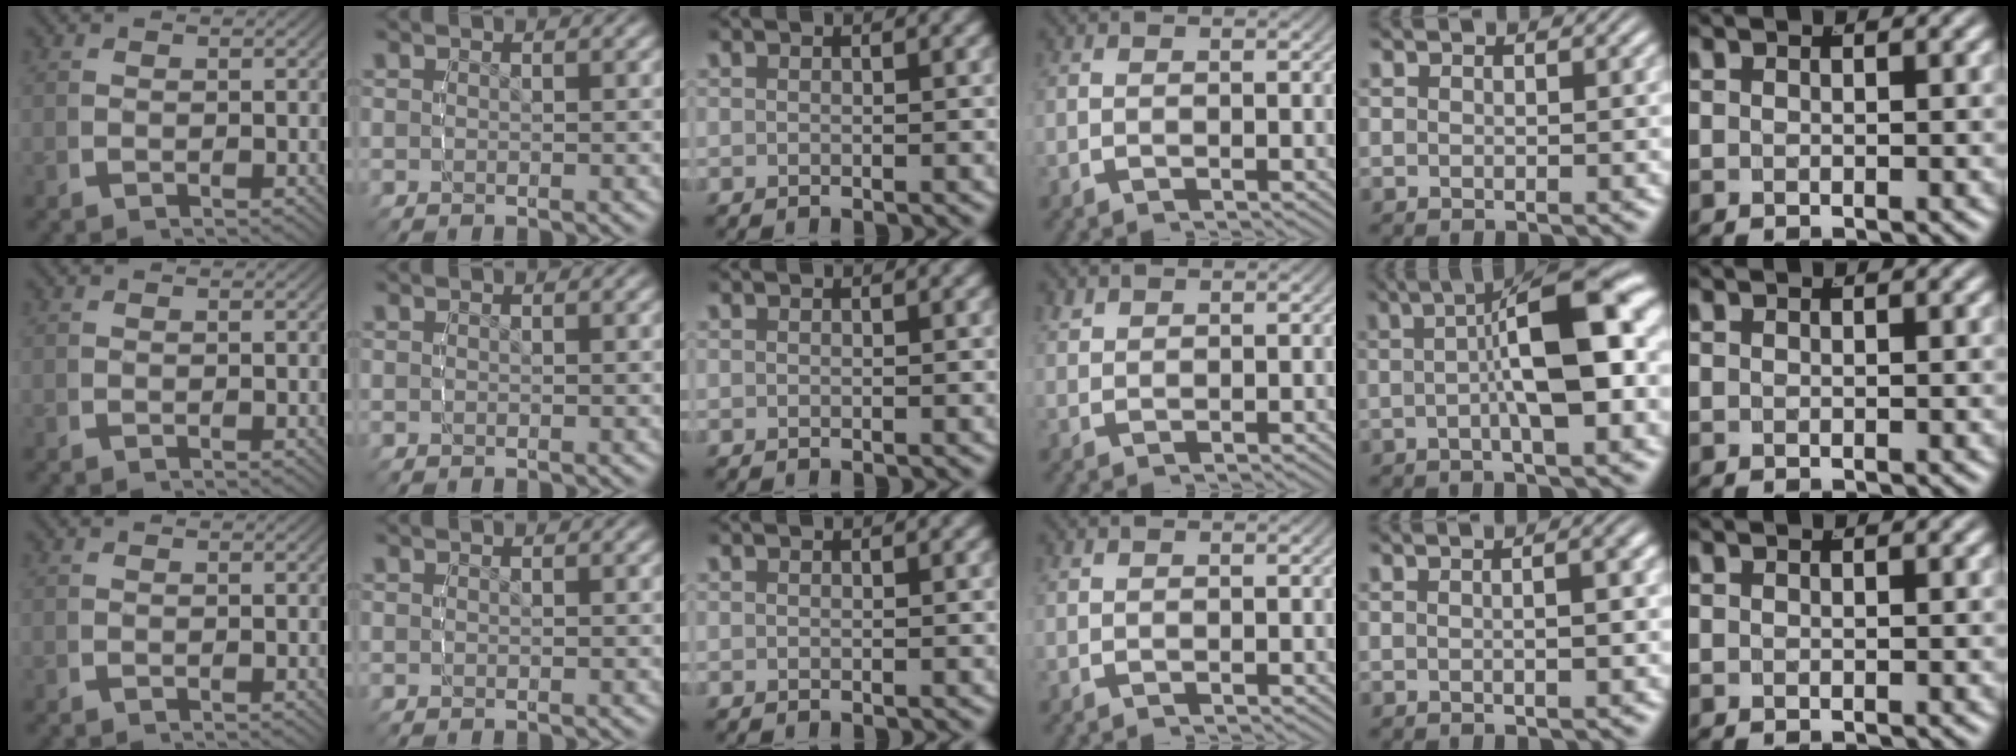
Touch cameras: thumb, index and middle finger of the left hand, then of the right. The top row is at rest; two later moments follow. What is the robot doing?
{"motion": "lift_and_place", "object": "markers"}